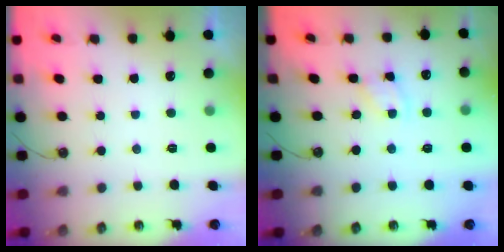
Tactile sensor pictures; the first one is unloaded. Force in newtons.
{"total": 1.8, "press": 1.8, "slide": 0.3}